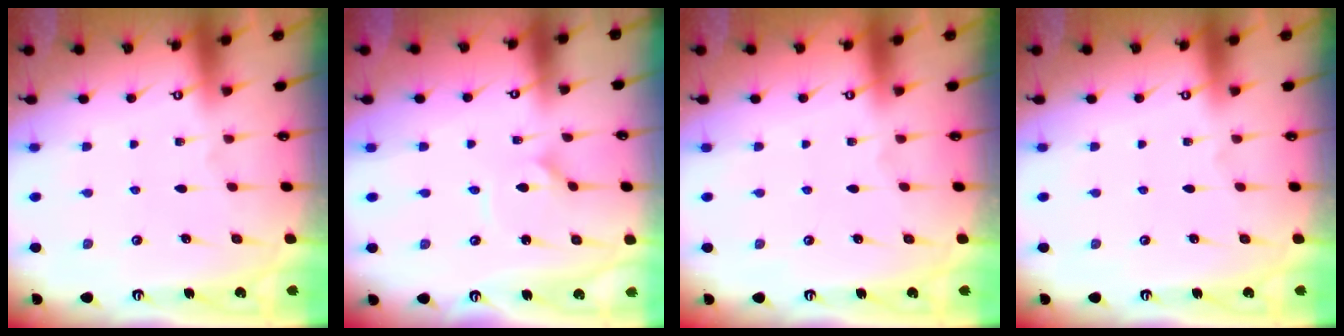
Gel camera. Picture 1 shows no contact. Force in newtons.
{"total": 1.6, "press": 1.6, "slide": 0.1}
{"total": 0.0}
{"total": 0.0}